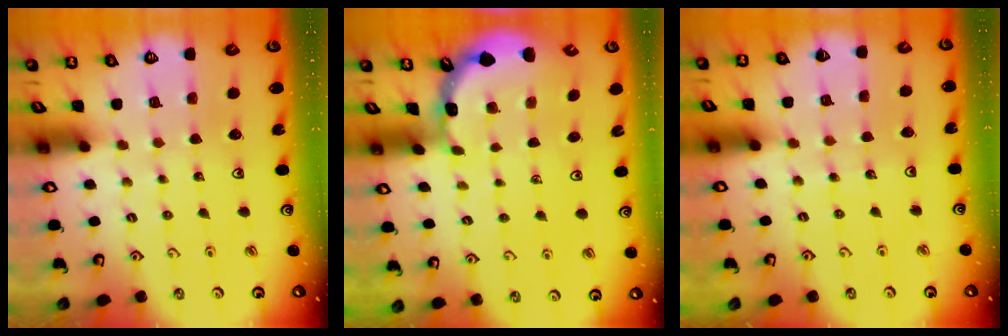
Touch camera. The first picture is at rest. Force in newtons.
{"total": 1.5, "press": 1.5, "slide": 0.1}
{"total": 4.9, "press": 4.9, "slide": 0.6}